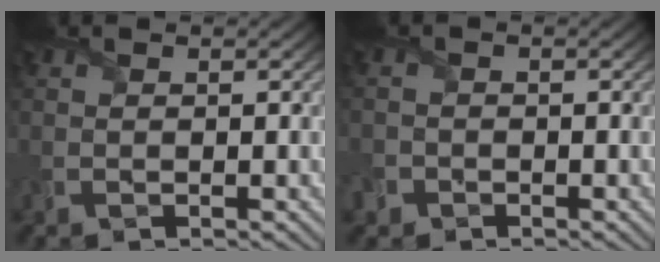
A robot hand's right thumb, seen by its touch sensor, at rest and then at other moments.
{"total": 2.1, "force": [-1.2, 1.7, 0.4], "torque": [-0.008, -0.002, -0.031]}